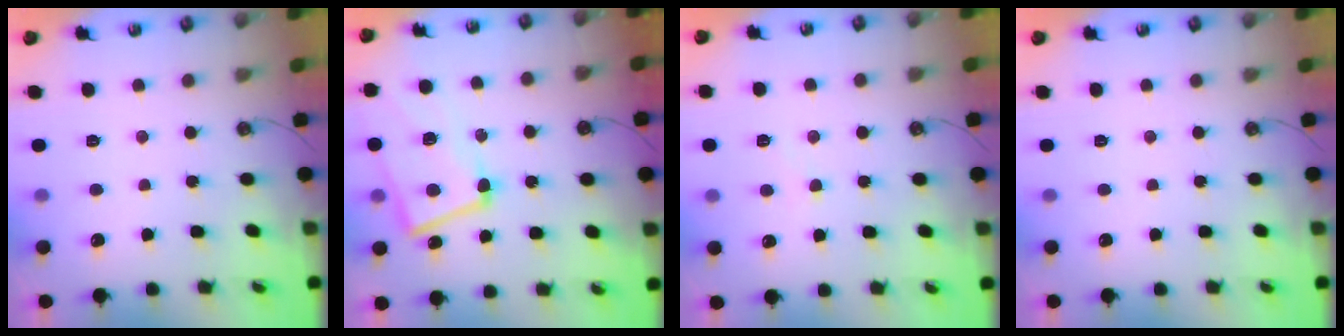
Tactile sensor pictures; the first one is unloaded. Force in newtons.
{"total": 7.2, "press": 7.0, "slide": 1.6}
{"total": 1.9, "press": 1.9, "slide": 0.4}
{"total": 0.0}